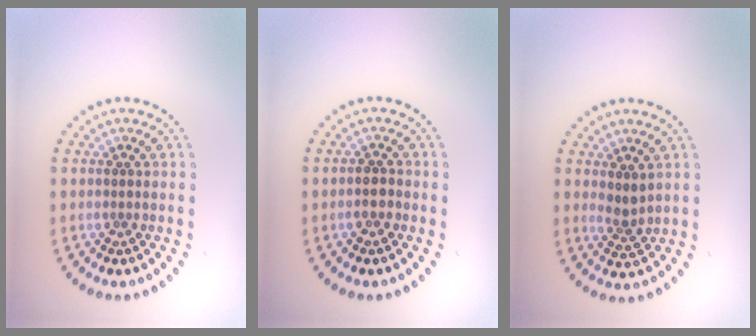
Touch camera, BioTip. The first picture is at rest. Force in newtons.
{"total": 1.3, "press": 1.2, "slide": 0.6}
{"total": 1.6, "press": 1.4, "slide": 0.8}